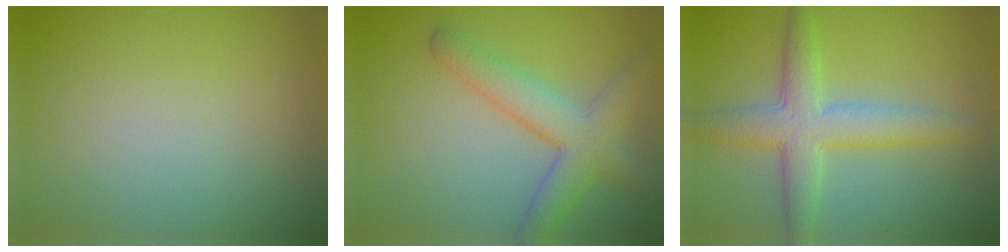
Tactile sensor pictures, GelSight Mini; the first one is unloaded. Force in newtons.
{"total": 4.8, "press": 4.8, "slide": 0.3}
{"total": 5.0, "press": 5.0, "slide": 0.2}